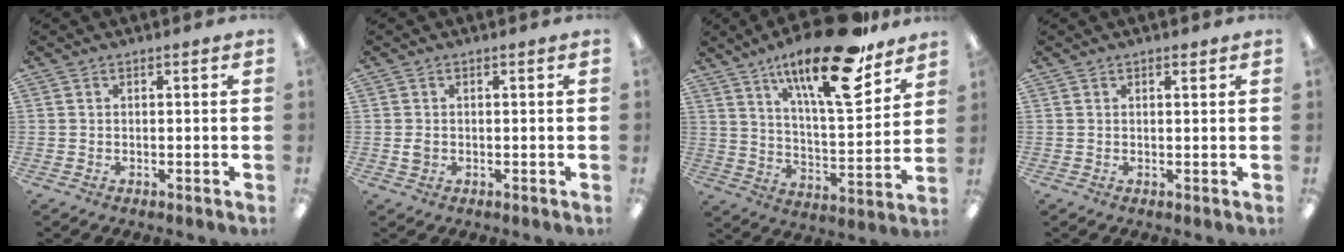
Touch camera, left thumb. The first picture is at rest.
{"total": 1.6, "force": [0.2, 1.2, 0.9], "torque": [-0.020, 0.003, 0.002]}
{"total": 23.3, "force": [15.3, 6.8, 16.2], "torque": [-0.255, -0.090, 0.245]}
{"total": 1.0, "force": [0.9, 0.2, 0.5], "torque": [-0.003, -0.004, 0.014]}